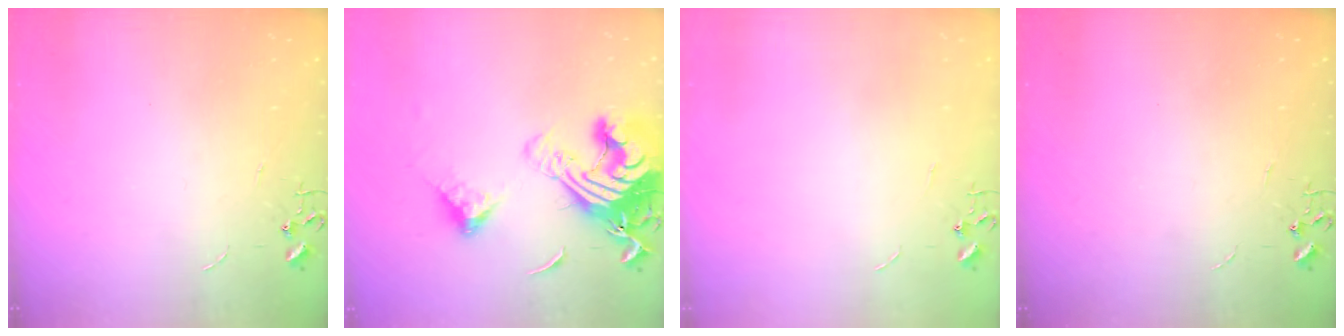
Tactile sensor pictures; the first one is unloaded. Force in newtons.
{"total": 21.6, "press": 21.5, "slide": 2.7}
{"total": 0.0}
{"total": 0.0}